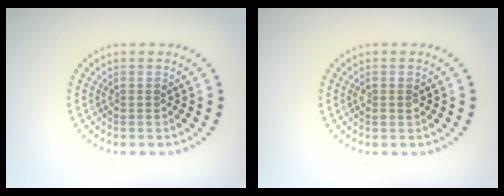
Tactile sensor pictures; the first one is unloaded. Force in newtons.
{"total": 1.1, "press": 1.1, "slide": 0.4}